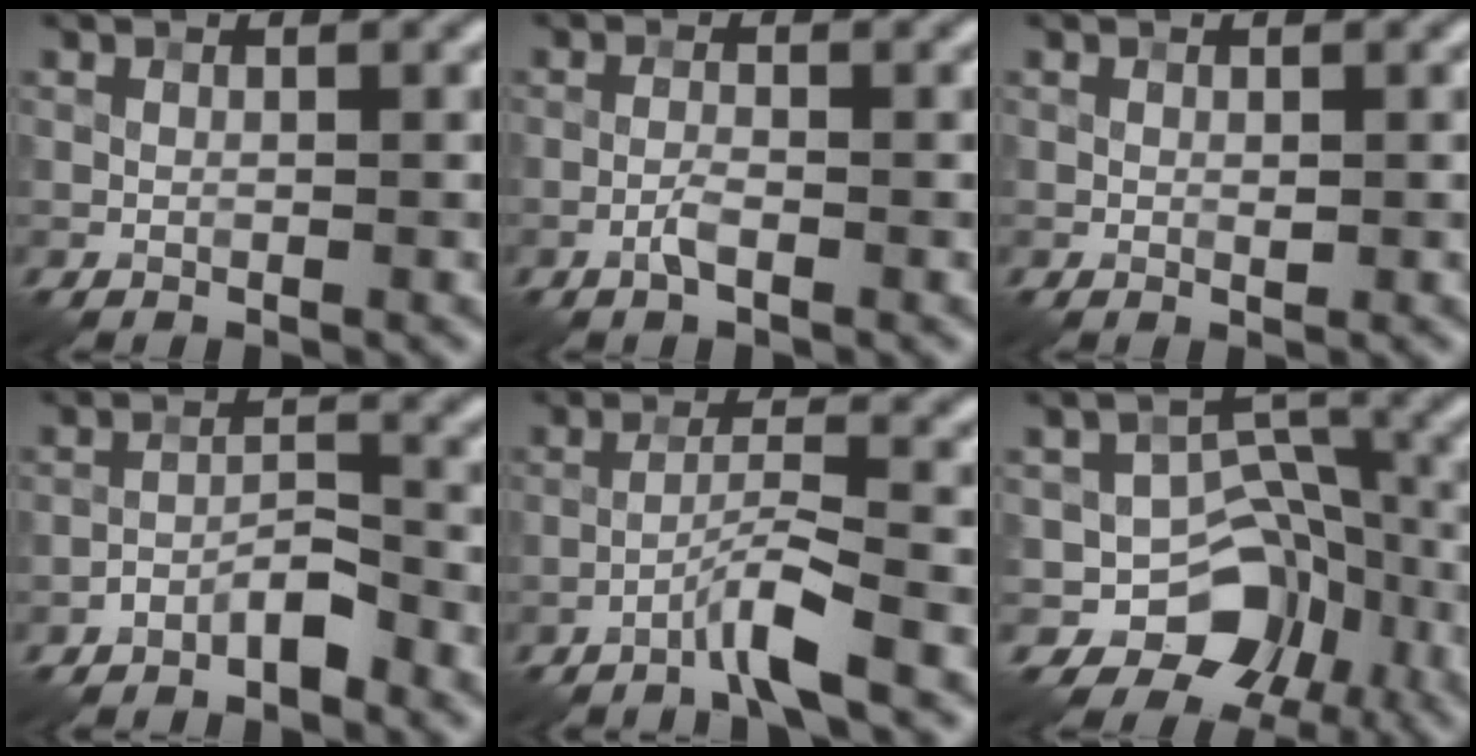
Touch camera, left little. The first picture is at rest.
{"total": 1.4, "force": [-0.8, 0.3, 1.1], "torque": [-0.024, 0.004, -0.019]}
{"total": 0.6, "force": [0.0, 0.3, 0.4], "torque": [-0.006, 0.000, 0.000]}
{"total": 2.8, "force": [-2.1, 0.9, 1.7], "torque": [-0.030, 0.013, -0.041]}
{"total": 3.4, "force": [-2.3, -0.2, 2.5], "torque": [-0.049, 0.013, -0.053]}
{"total": 7.8, "force": [-3.8, 5.9, 3.5], "torque": [-0.029, 0.013, -0.068]}